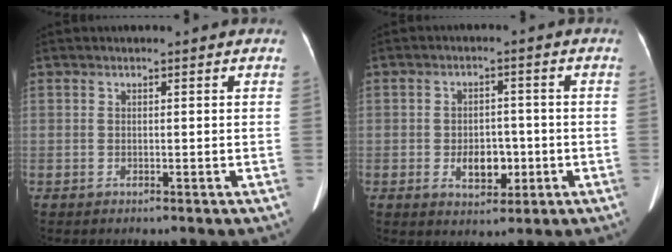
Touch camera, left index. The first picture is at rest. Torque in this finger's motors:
{"motor_torque": [0.01, 0.23, 0.00, -0.01]}